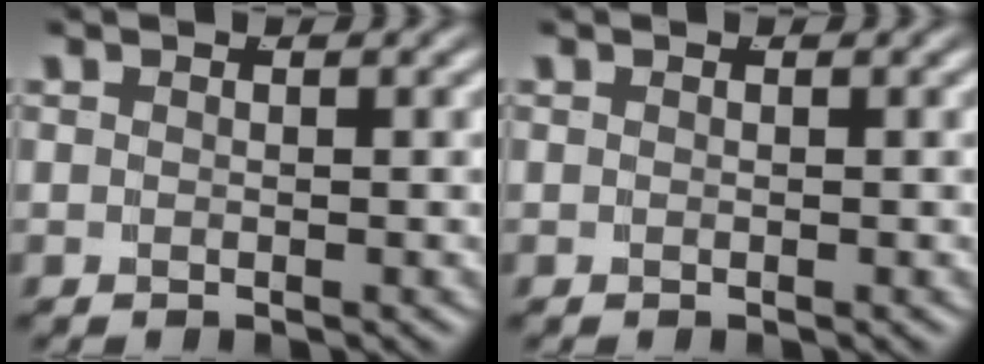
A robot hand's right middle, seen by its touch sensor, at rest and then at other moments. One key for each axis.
{"total": 0.0}